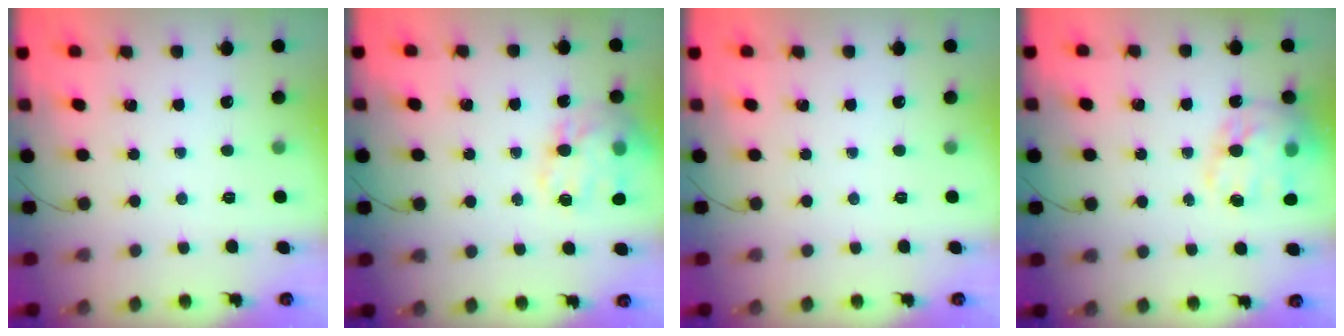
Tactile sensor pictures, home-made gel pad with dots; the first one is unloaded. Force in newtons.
{"total": 18.1, "press": 17.8, "slide": 2.8}
{"total": 0.0}
{"total": 19.0, "press": 18.5, "slide": 4.2}